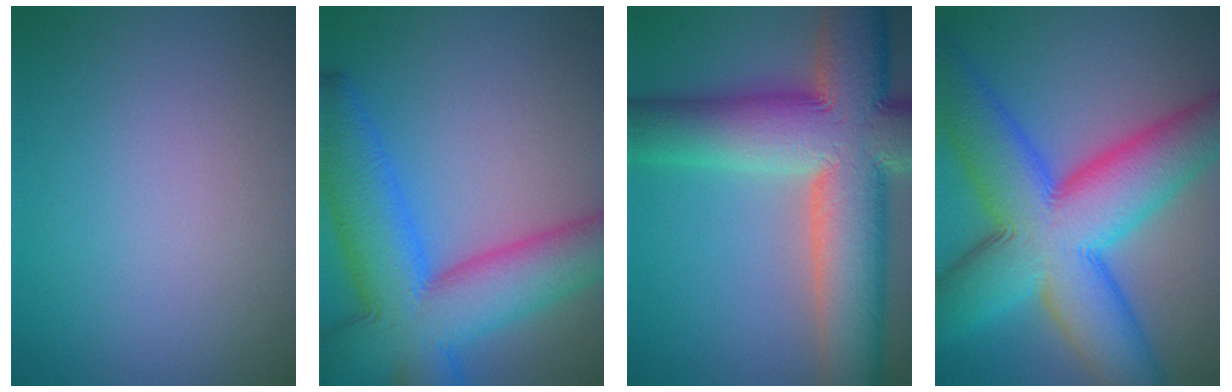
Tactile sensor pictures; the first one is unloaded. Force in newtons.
{"total": 11.7, "press": 11.7, "slide": 0.5}
{"total": 15.1, "press": 15.1, "slide": 1.0}
{"total": 14.5, "press": 14.5, "slide": 0.3}